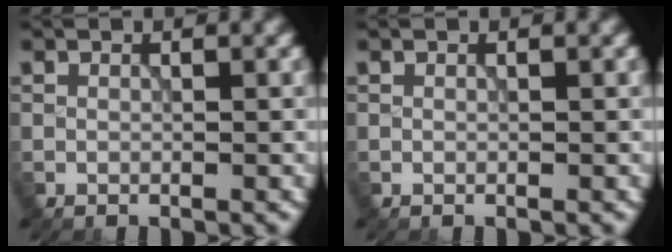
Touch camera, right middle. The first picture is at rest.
{"total": 0.0}